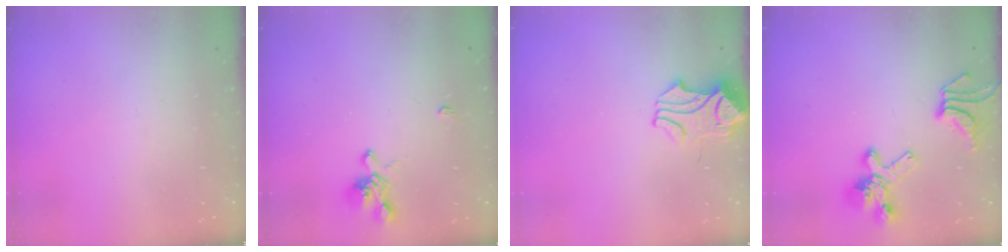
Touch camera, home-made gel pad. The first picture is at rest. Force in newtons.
{"total": 1.3, "press": 0.7, "slide": 1.1}
{"total": 6.0, "press": 6.0, "slide": 0.5}
{"total": 7.4, "press": 7.0, "slide": 2.4}